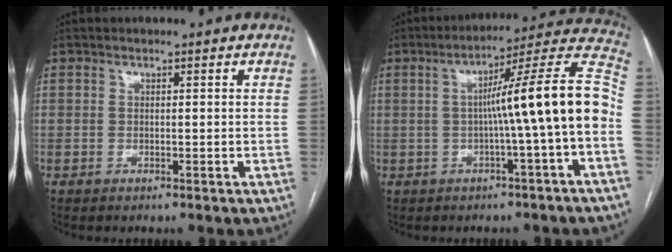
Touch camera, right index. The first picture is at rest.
{"total": 14.9, "force": [-1.5, -1.2, 14.8], "torque": [-0.201, 0.036, -0.029]}